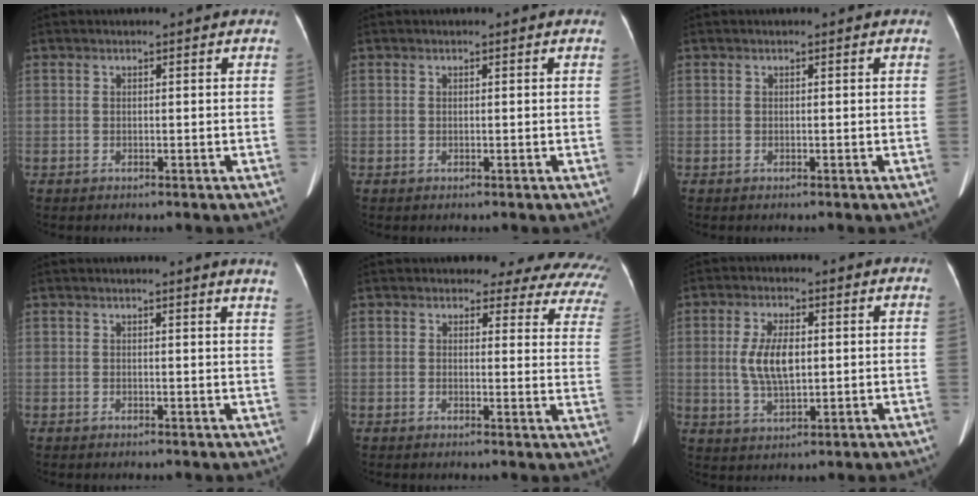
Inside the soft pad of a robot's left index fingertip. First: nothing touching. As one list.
[{"total": 0.0}, {"total": 0.0}, {"total": 3.7, "force": [3.4, -0.6, 1.5], "torque": [-0.019, -0.016, 0.016]}, {"total": 15.2, "force": [13.4, 5.2, 5.0], "torque": [-0.027, -0.051, 0.110]}, {"total": 6.8, "force": [0.6, 2.7, 6.2], "torque": [-0.135, 0.007, 0.016]}]